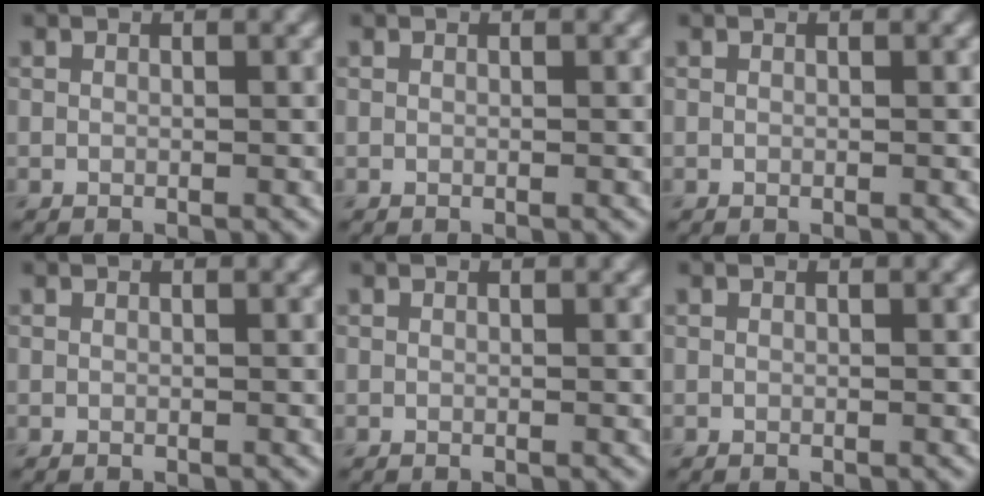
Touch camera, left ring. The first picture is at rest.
{"total": 0.0}
{"total": 0.0}
{"total": 0.0}
{"total": 0.0}
{"total": 0.0}